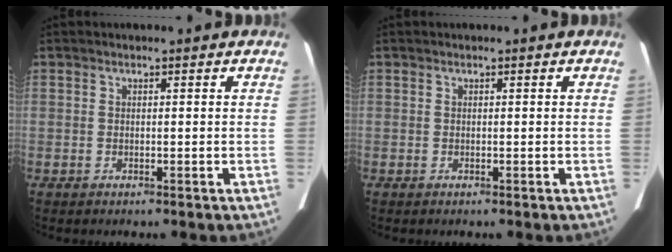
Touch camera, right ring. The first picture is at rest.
{"total": 0.0}